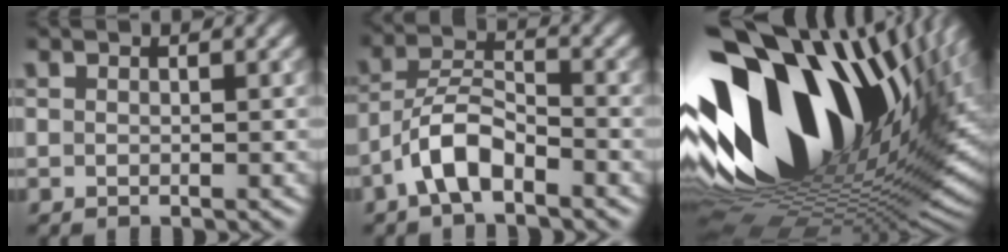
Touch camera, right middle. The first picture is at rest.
{"total": 4.5, "force": [-2.8, 1.6, 3.0], "torque": [-0.053, 0.014, -0.060]}
{"total": 19.3, "force": [4.1, 11.2, 15.3], "torque": [-0.266, -0.026, 0.079]}